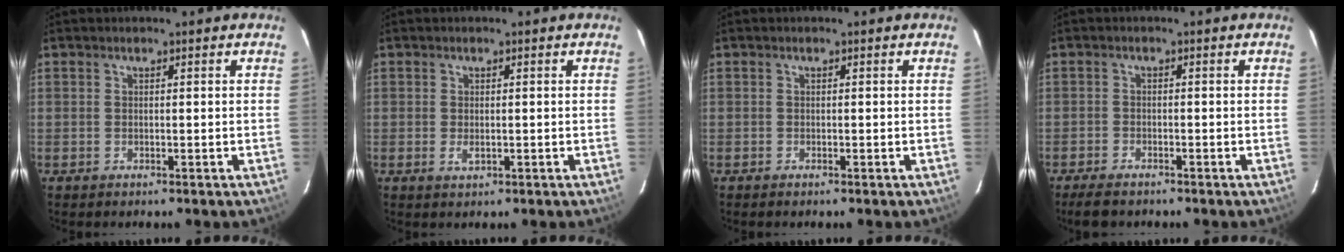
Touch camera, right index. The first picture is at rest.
{"total": 1.5, "force": [-0.4, 0.8, 1.3], "torque": [-0.023, -0.001, -0.005]}
{"total": 0.0}
{"total": 4.1, "force": [-3.5, 1.4, 1.7], "torque": [-0.050, -0.009, -0.062]}